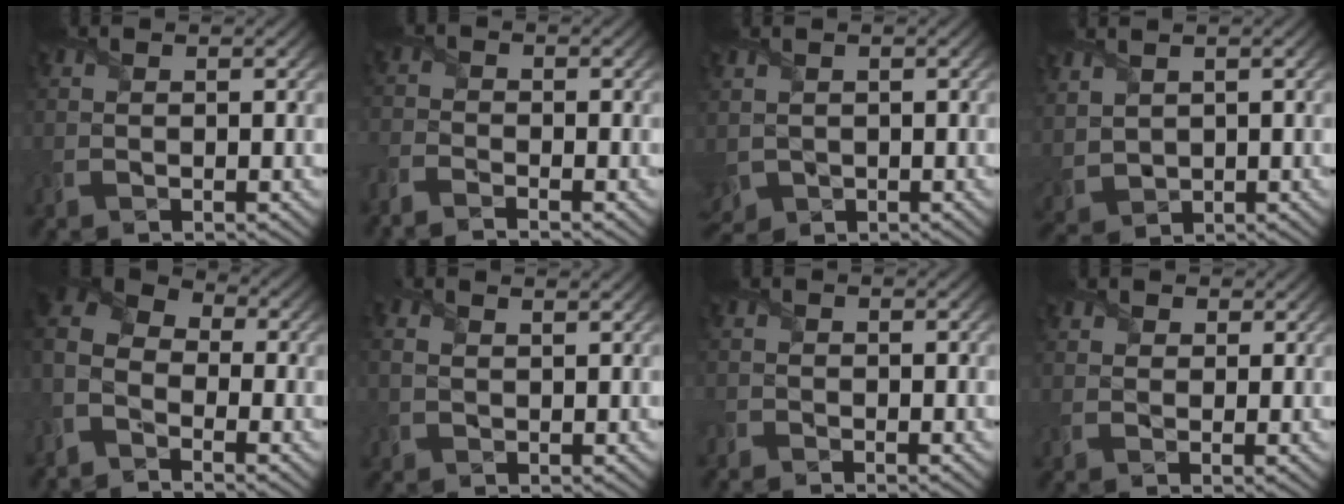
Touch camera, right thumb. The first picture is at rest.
{"total": 3.0, "force": [-2.7, 0.5, 1.2], "torque": [-0.031, -0.007, -0.067]}
{"total": 3.4, "force": [0.1, 3.0, 1.7], "torque": [-0.071, -0.013, 0.002]}
{"total": 3.8, "force": [2.0, 2.6, 2.0], "torque": [-0.084, -0.003, 0.047]}
{"total": 7.9, "force": [-3.3, 5.2, 4.9], "torque": [-0.132, -0.004, -0.074]}
{"total": 2.3, "force": [1.0, 1.3, 1.6], "torque": [-0.045, 0.000, 0.022]}
{"total": 1.4, "force": [-1.2, 0.6, 0.2], "torque": [-0.007, -0.005, -0.028]}
{"total": 2.2, "force": [1.4, 1.6, 0.6], "torque": [-0.017, -0.002, 0.021]}